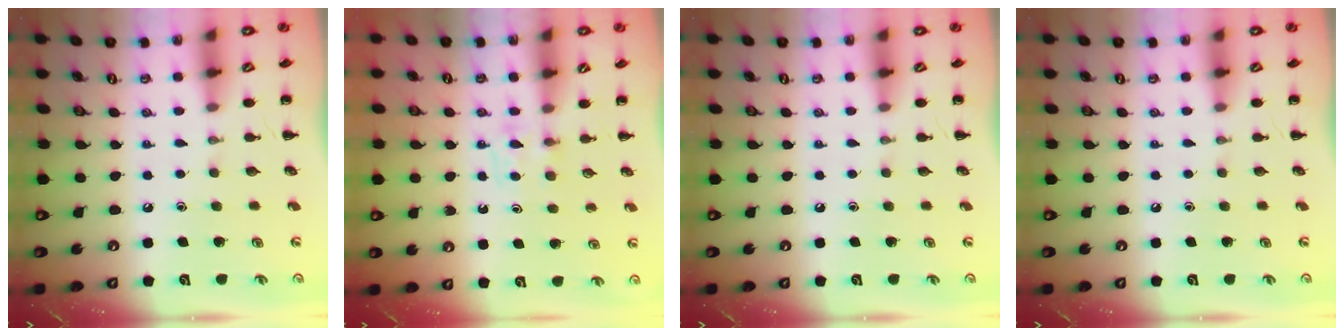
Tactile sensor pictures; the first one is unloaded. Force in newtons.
{"total": 3.4, "press": 3.2, "slide": 1.2}
{"total": 0.0}
{"total": 0.0}